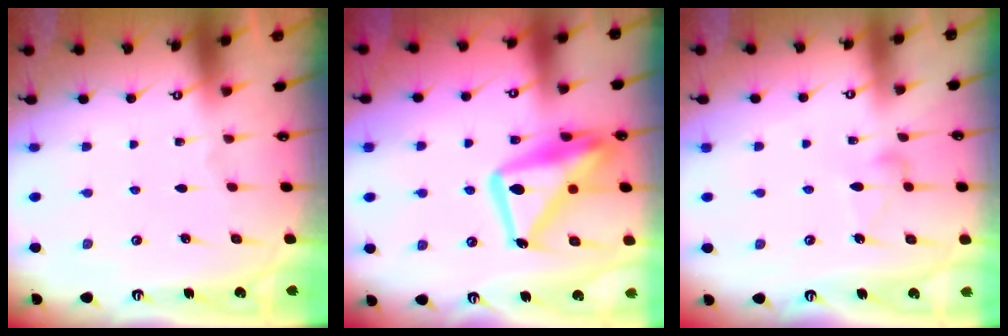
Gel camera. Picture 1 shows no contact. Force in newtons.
{"total": 18.7, "press": 18.6, "slide": 1.8}
{"total": 6.7, "press": 6.7, "slide": 0.4}